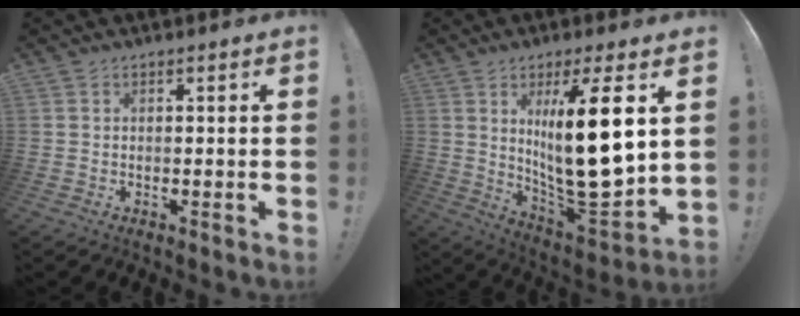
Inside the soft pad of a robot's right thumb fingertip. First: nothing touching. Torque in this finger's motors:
{"motor_torque": [1.18, 3.82, 1.20, -0.55, 0.53]}